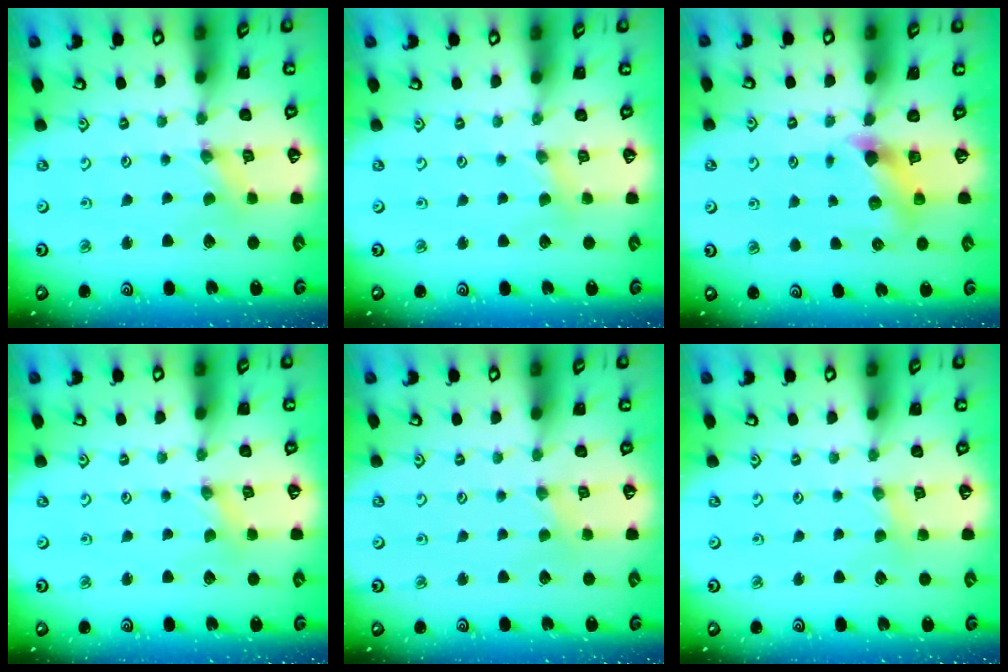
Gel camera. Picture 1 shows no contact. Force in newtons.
{"total": 2.1, "press": 2.0, "slide": 0.3}
{"total": 6.1, "press": 6.1, "slide": 0.4}
{"total": 0.0}
{"total": 0.7, "press": 0.7, "slide": 0.1}
{"total": 2.8, "press": 2.8, "slide": 0.3}